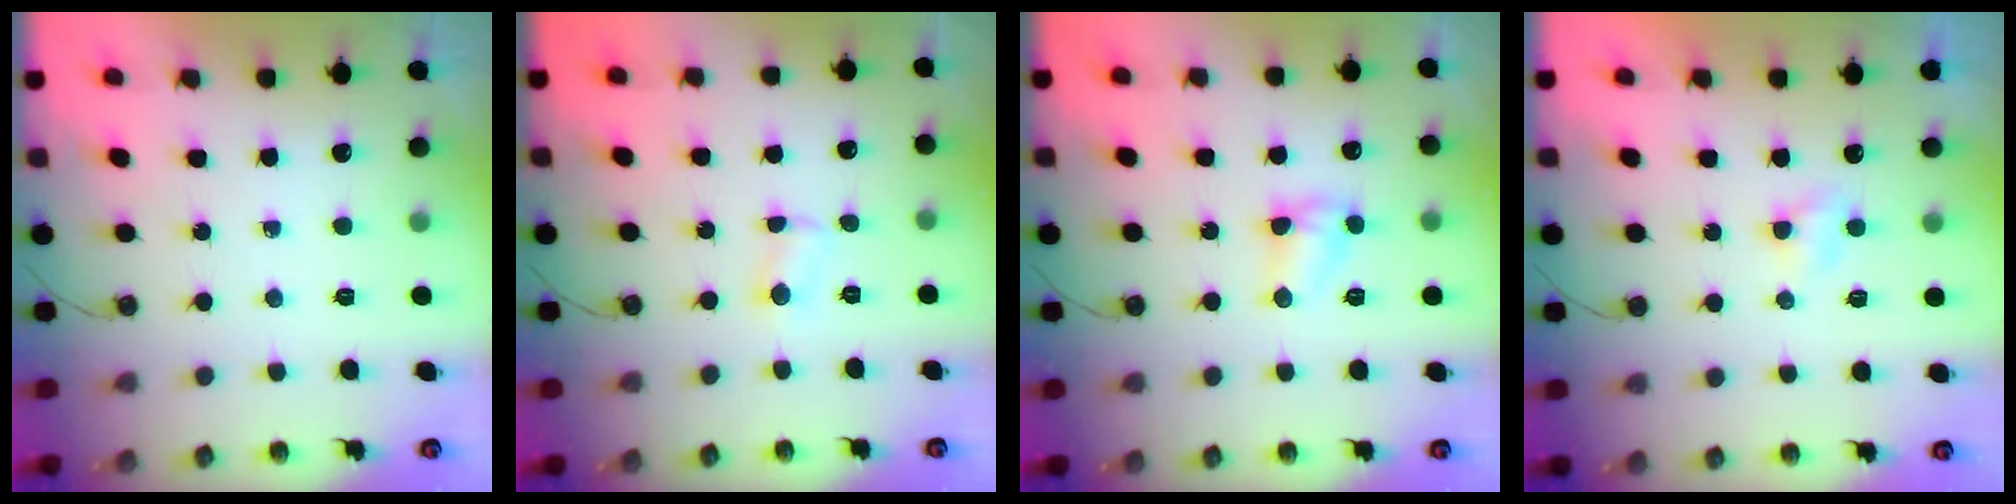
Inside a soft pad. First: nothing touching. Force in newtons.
{"total": 2.5, "press": 2.4, "slide": 0.8}
{"total": 5.1, "press": 5.1, "slide": 0.5}
{"total": 2.7, "press": 2.6, "slide": 0.4}